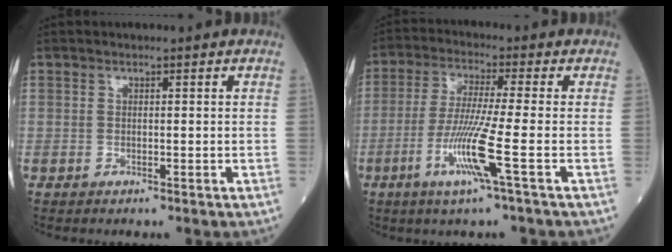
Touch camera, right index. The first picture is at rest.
{"total": 8.9, "force": [-3.2, -1.2, 8.2], "torque": [-0.166, -0.019, -0.065]}